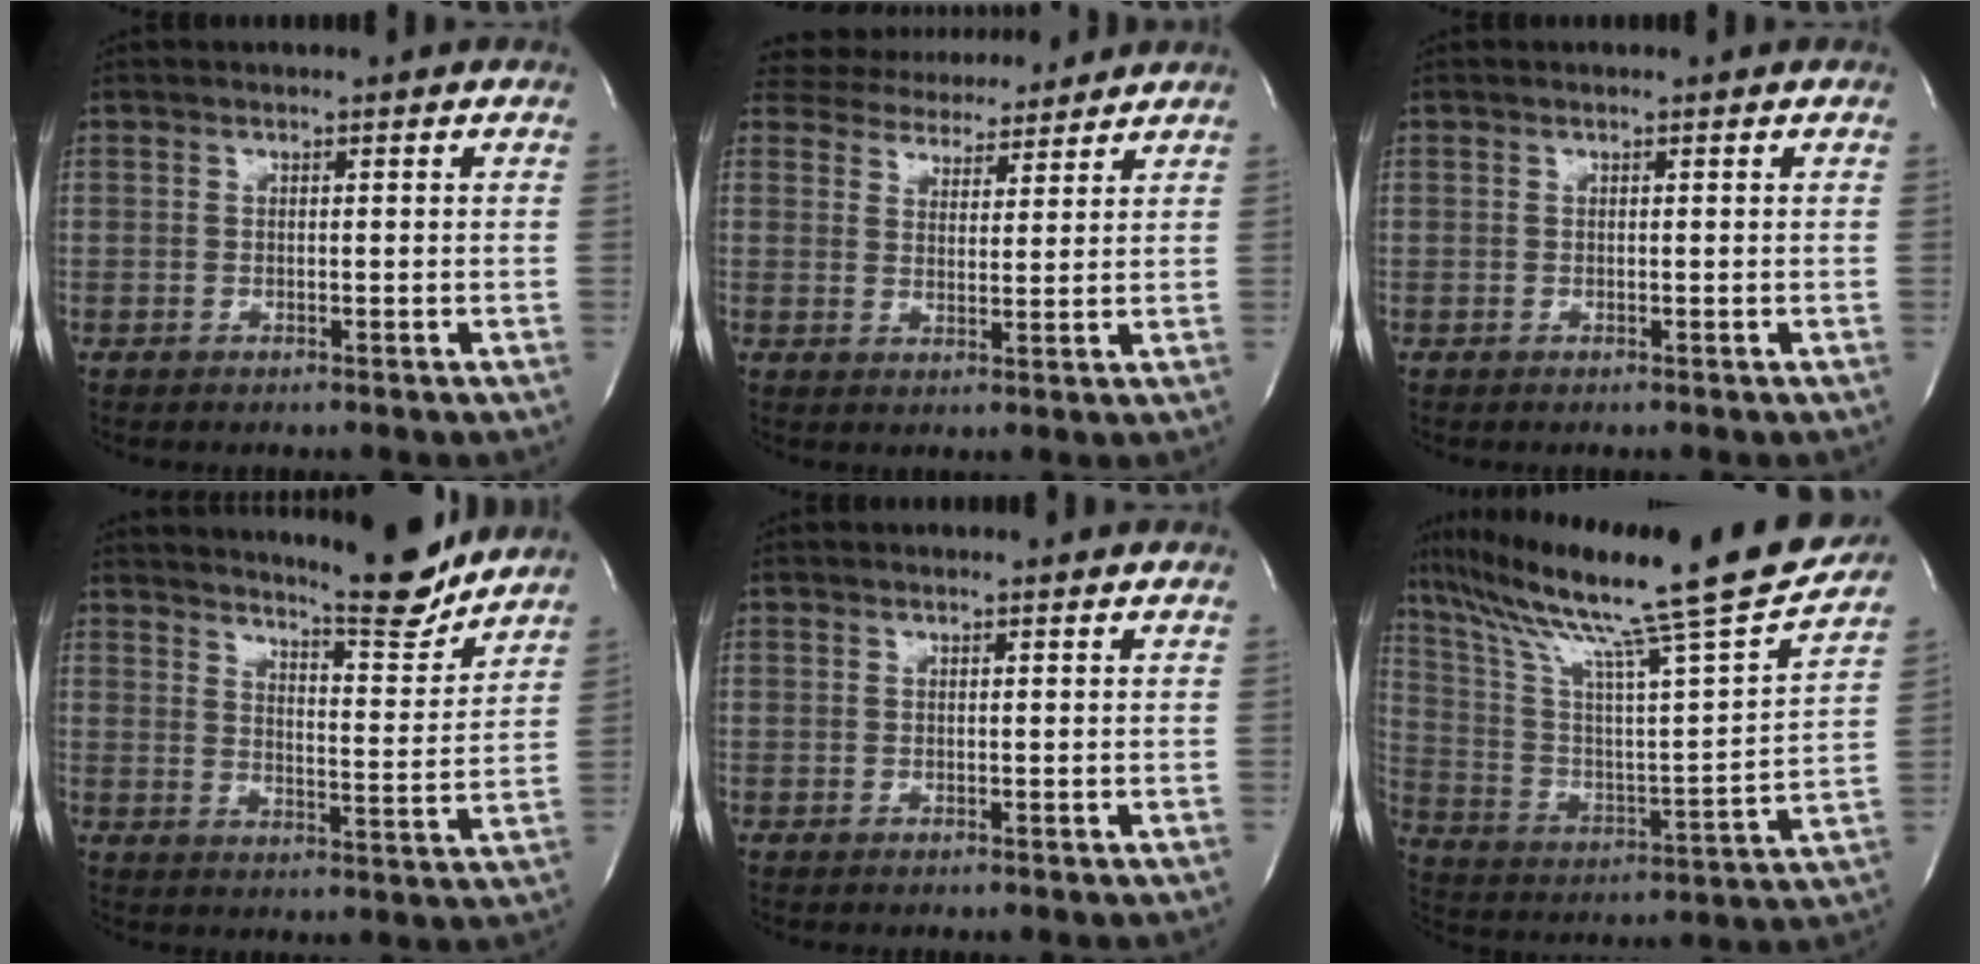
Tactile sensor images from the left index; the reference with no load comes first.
{"total": 10.1, "force": [9.6, 2.7, 1.9], "torque": [-0.028, 0.012, 0.143]}
{"total": 0.0}
{"total": 10.9, "force": [10.3, 0.4, 3.8], "torque": [-0.056, -0.033, 0.140]}
{"total": 0.0}
{"total": 26.1, "force": [21.1, 0.0, 15.3], "torque": [-0.266, -0.034, 0.321]}